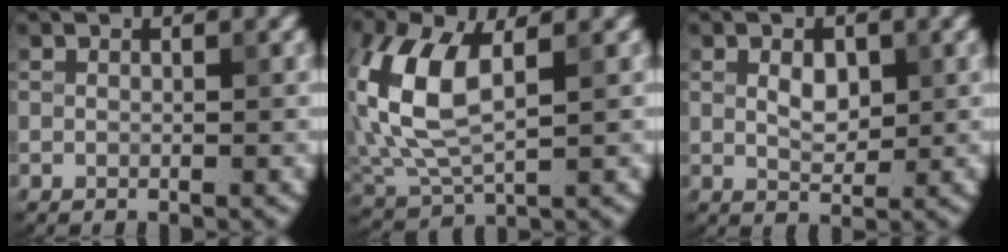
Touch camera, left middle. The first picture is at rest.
{"total": 8.5, "force": [1.4, 4.5, 7.0], "torque": [-0.175, 0.006, 0.024]}
{"total": 2.3, "force": [0.6, 1.5, 1.7], "torque": [-0.030, -0.001, 0.011]}